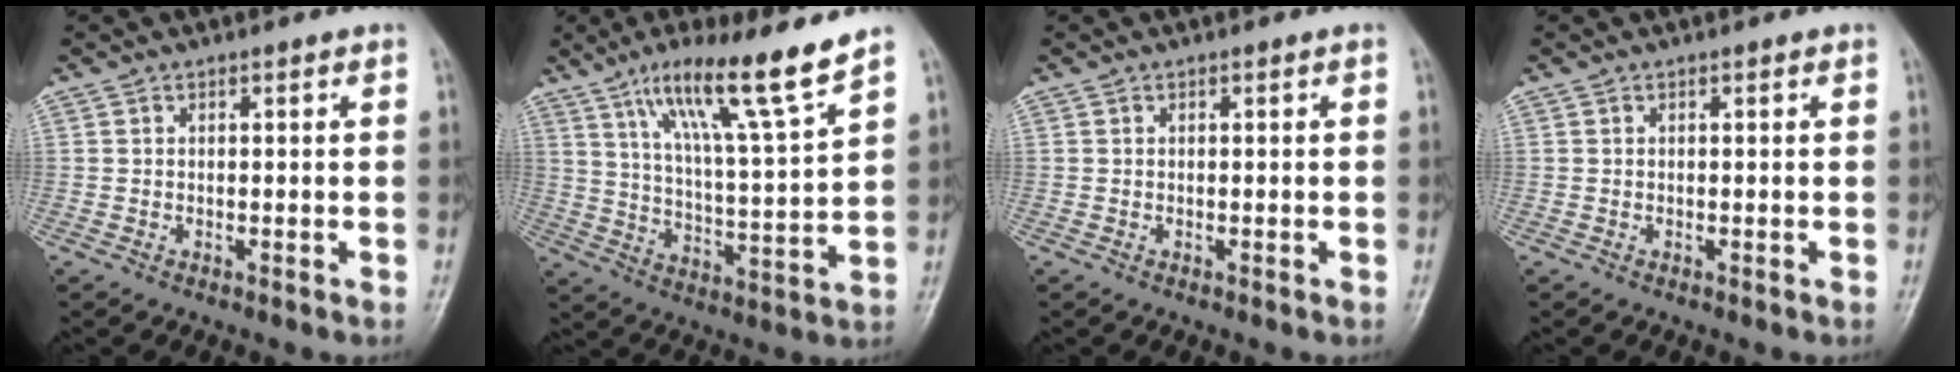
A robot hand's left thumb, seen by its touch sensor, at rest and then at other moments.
{"total": 15.5, "force": [10.6, 0.7, 11.4], "torque": [-0.185, -0.053, 0.181]}
{"total": 0.0}
{"total": 0.0}